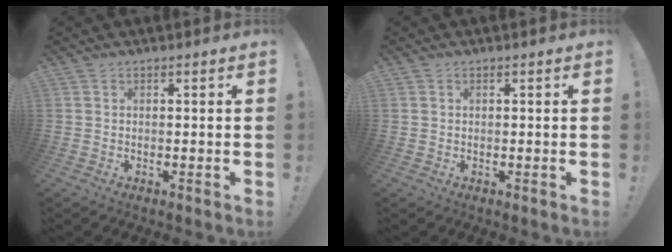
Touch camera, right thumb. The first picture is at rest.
{"total": 0.6, "force": [0.3, 0.5, 0.2], "torque": [-0.011, 0.004, 0.007]}